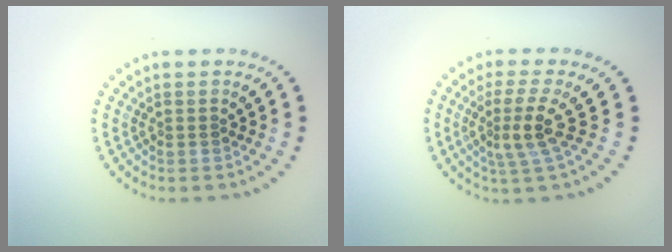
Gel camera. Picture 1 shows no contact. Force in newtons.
{"total": 3.1, "press": 2.3, "slide": 2.0}